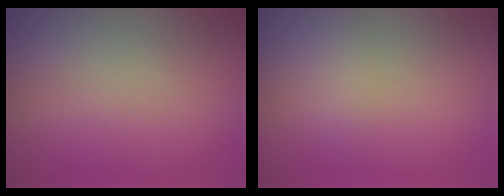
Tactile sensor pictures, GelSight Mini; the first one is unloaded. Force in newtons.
{"total": 1.6, "press": 1.6, "slide": 0.0}